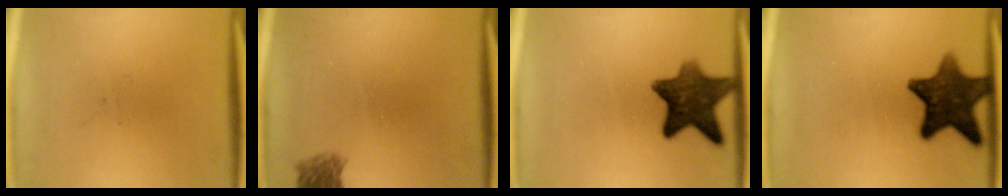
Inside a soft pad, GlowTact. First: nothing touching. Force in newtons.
{"total": 2.6}
{"total": 10.4}
{"total": 12.0}